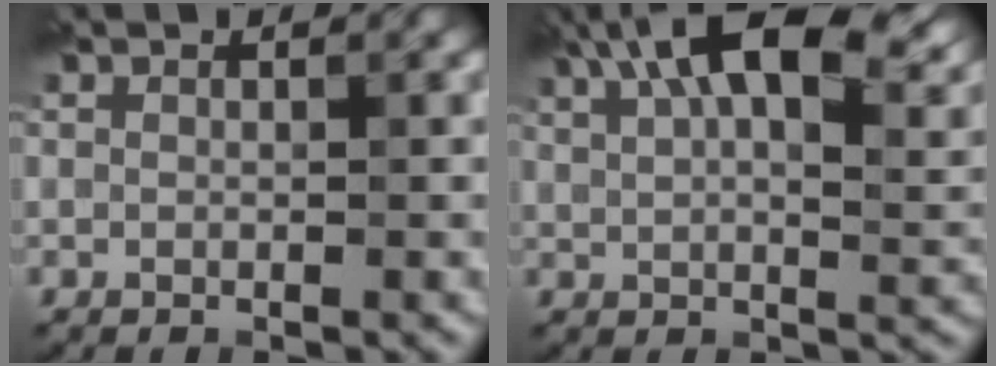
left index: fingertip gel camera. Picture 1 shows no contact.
{"total": 14.5, "force": [7.7, 6.3, 10.6], "torque": [-0.156, 0.027, 0.114]}